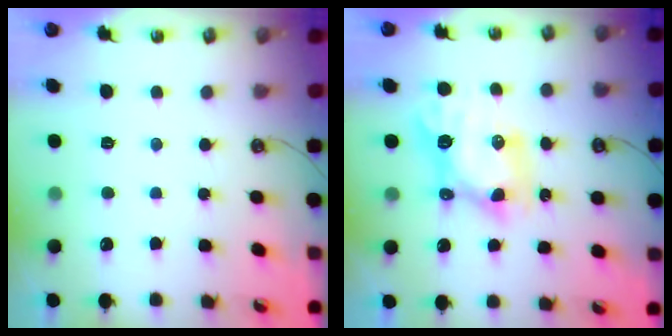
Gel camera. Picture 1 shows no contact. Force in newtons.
{"total": 8.7, "press": 8.6, "slide": 0.9}